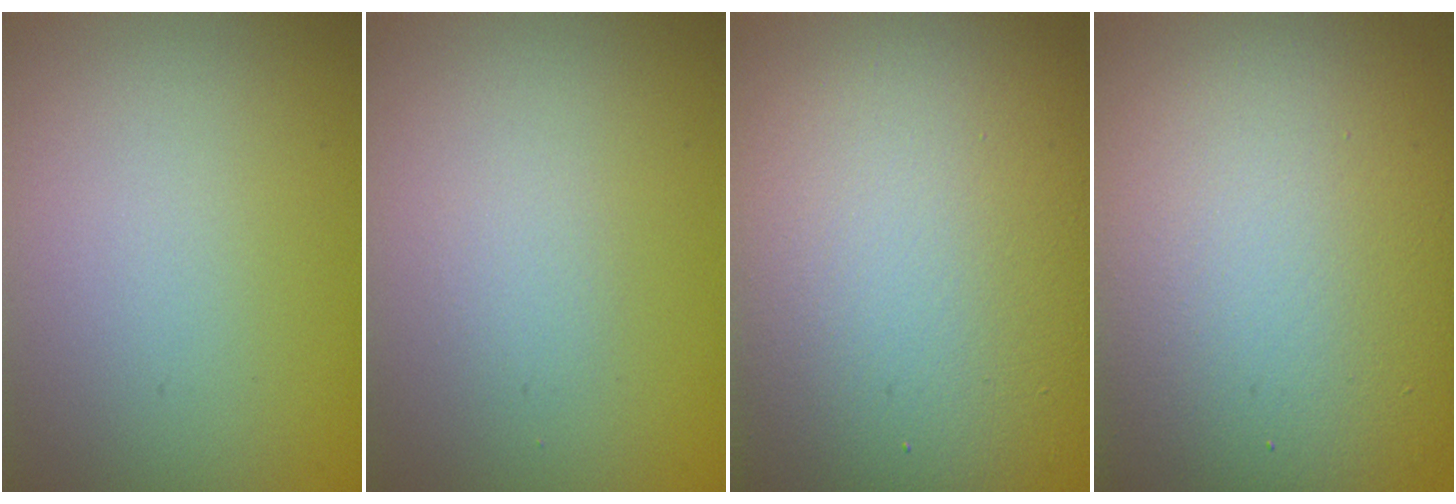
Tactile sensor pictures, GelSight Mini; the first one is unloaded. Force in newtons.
{"total": 0.8, "press": 0.8, "slide": 0.1}
{"total": 20.3, "press": 20.3, "slide": 1.1}
{"total": 16.5, "press": 16.5, "slide": 1.4}